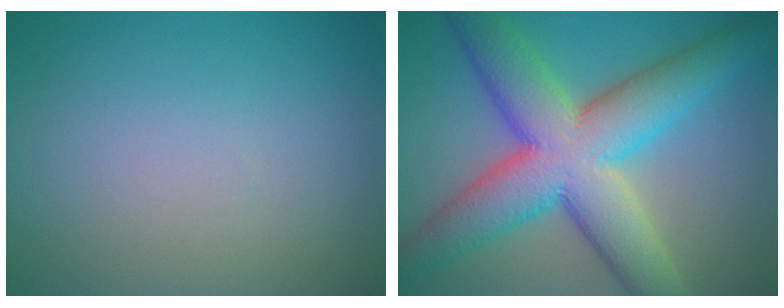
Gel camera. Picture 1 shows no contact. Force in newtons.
{"total": 11.7, "press": 11.7, "slide": 0.6}